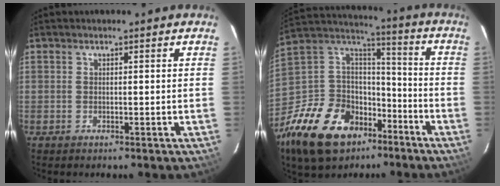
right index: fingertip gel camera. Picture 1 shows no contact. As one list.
[{"total": 23.7, "force": [-14.2, 15.0, 11.5], "torque": [-0.262, 0.033, -0.233]}]